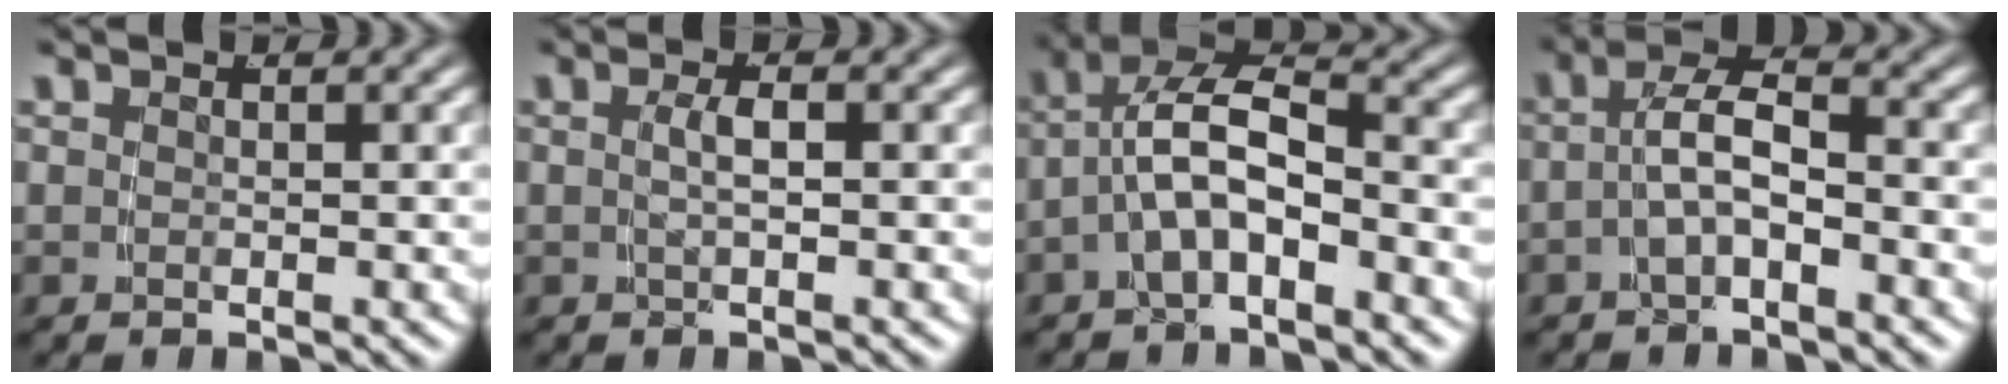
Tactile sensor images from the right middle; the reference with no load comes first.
{"total": 1.6, "force": [-0.4, -0.2, 1.5], "torque": [-0.027, 0.000, -0.003]}
{"total": 6.2, "force": [-1.1, 3.7, 4.8], "torque": [-0.098, -0.019, -0.016]}
{"total": 3.6, "force": [-1.2, 1.3, 3.1], "torque": [-0.057, 0.002, -0.024]}